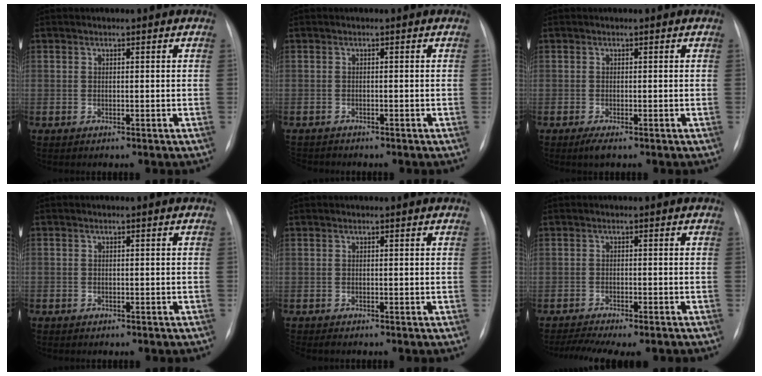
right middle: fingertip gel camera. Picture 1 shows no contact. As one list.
[{"total": 3.1, "force": [-2.9, 1.2, 0.4], "torque": [-0.004, -0.006, -0.045]}, {"total": 1.8, "force": [-1.1, 0.4, 1.3], "torque": [-0.029, -0.006, -0.020]}, {"total": 2.0, "force": [-1.6, 1.0, 0.7], "torque": [-0.015, 0.002, -0.017]}, {"total": 2.8, "force": [-2.4, 0.7, 1.2], "torque": [-0.017, -0.007, -0.031]}, {"total": 11.0, "force": [-9.5, 2.0, 5.2], "torque": [-0.075, 0.000, -0.130]}]